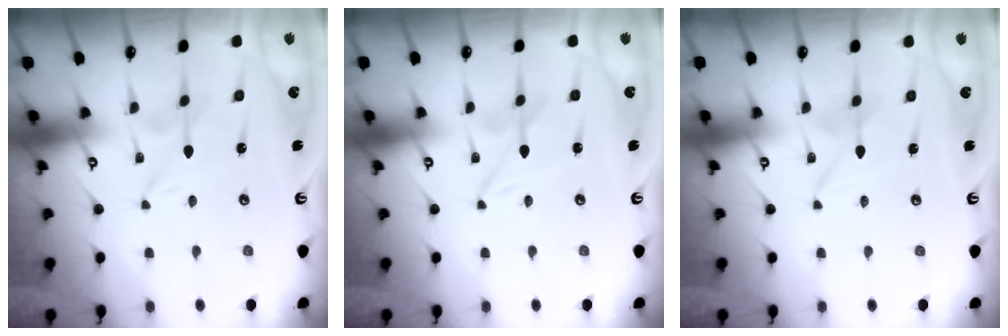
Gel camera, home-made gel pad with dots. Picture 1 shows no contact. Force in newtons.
{"total": 0.8, "press": 0.8, "slide": 0.2}
{"total": 1.3, "press": 1.3, "slide": 0.2}